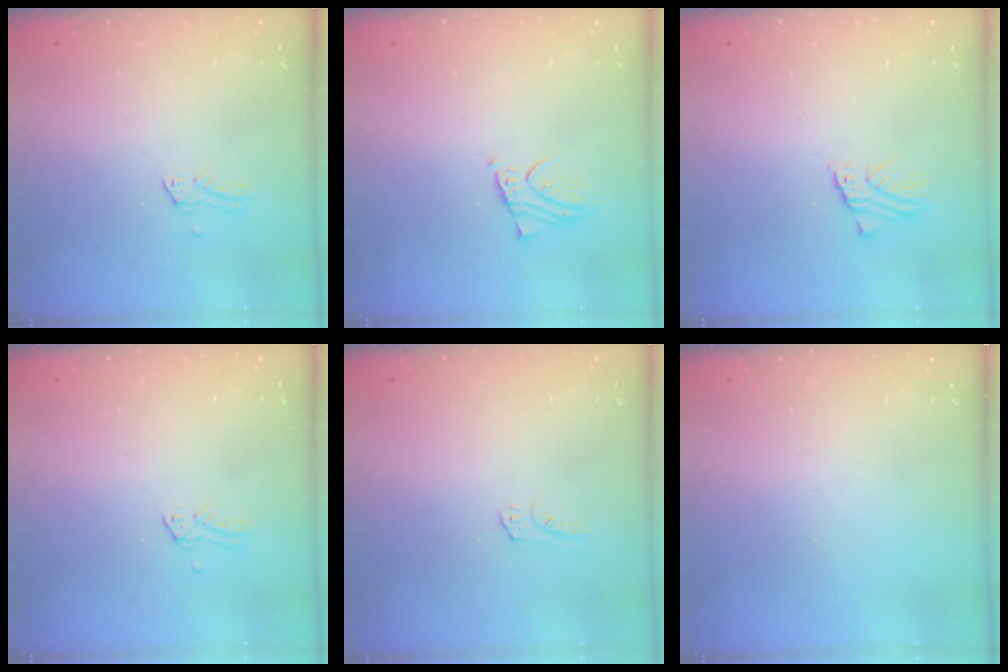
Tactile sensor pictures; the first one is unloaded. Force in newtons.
{"total": 2.1, "press": 2.1, "slide": 0.1}
{"total": 1.8, "press": 1.8, "slide": 0.2}
{"total": 0.0}
{"total": 4.1, "press": 4.0, "slide": 0.6}
{"total": 0.0}